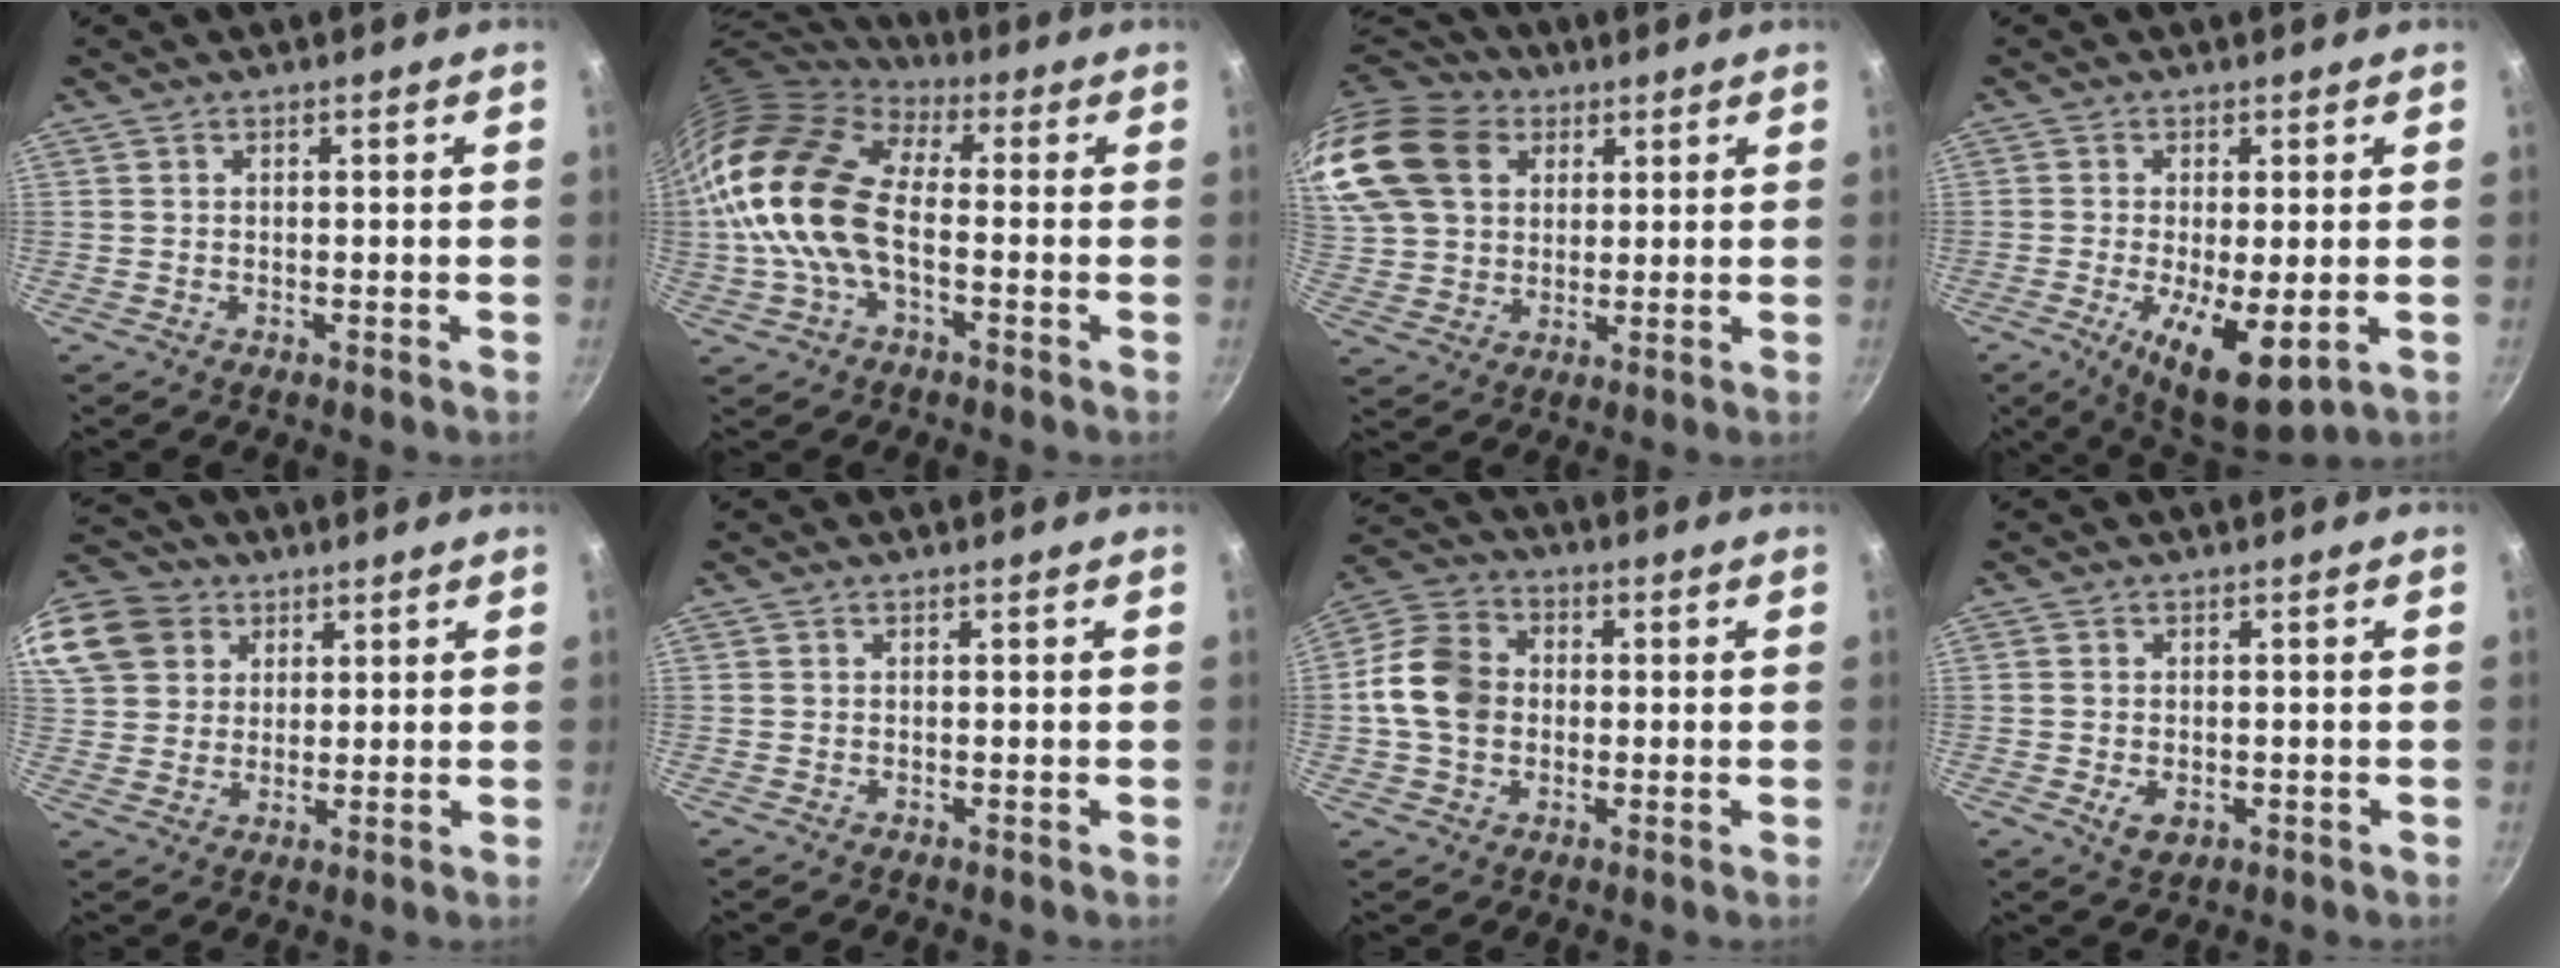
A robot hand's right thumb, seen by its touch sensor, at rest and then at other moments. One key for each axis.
{"total": 17.2, "fx": -1.1, "fy": 10.0, "fz": 14.0, "tx": -0.248, "ty": 0.022, "tz": -0.034}
{"total": 24.2, "fx": 10.1, "fy": 17.9, "fz": 12.7, "tx": -0.287, "ty": 0.021, "tz": 0.190}
{"total": 11.0, "fx": -2.5, "fy": 3.7, "fz": 10.0, "tx": -0.167, "ty": -0.011, "tz": -0.031}
{"total": 17.3, "fx": 7.6, "fy": 13.7, "fz": 7.2, "tx": -0.160, "ty": 0.023, "tz": 0.144}
{"total": 0.0}
{"total": 11.5, "fx": -0.2, "fy": 9.1, "fz": 7.0, "tx": -0.109, "ty": 0.018, "tz": -0.020}
{"total": 3.5, "fx": -0.9, "fy": 2.4, "fz": 2.4, "tx": -0.039, "ty": -0.004, "tz": -0.011}